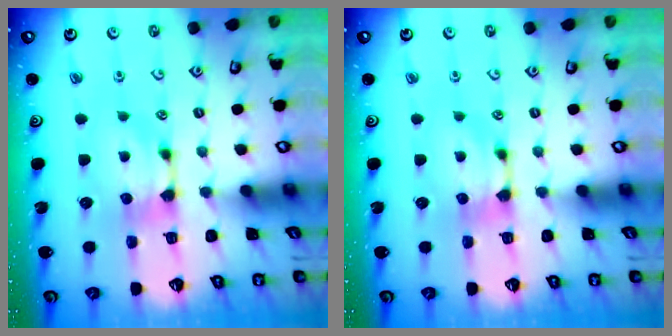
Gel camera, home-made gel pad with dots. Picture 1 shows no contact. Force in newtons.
{"total": 0.0}